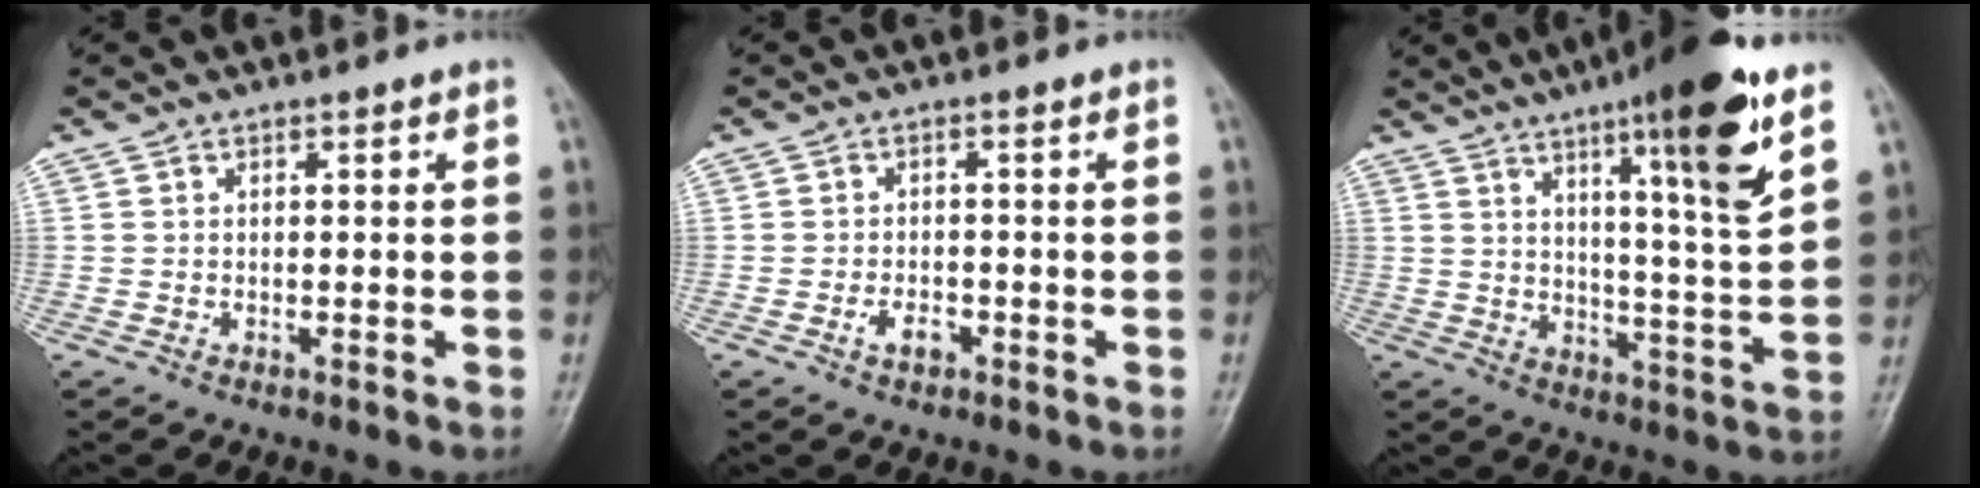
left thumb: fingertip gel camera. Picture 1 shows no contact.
{"total": 2.7, "force": [-1.3, 1.5, 1.9], "torque": [-0.031, 0.009, -0.022]}
{"total": 16.9, "force": [9.3, 2.0, 14.0], "torque": [-0.197, -0.052, 0.140]}